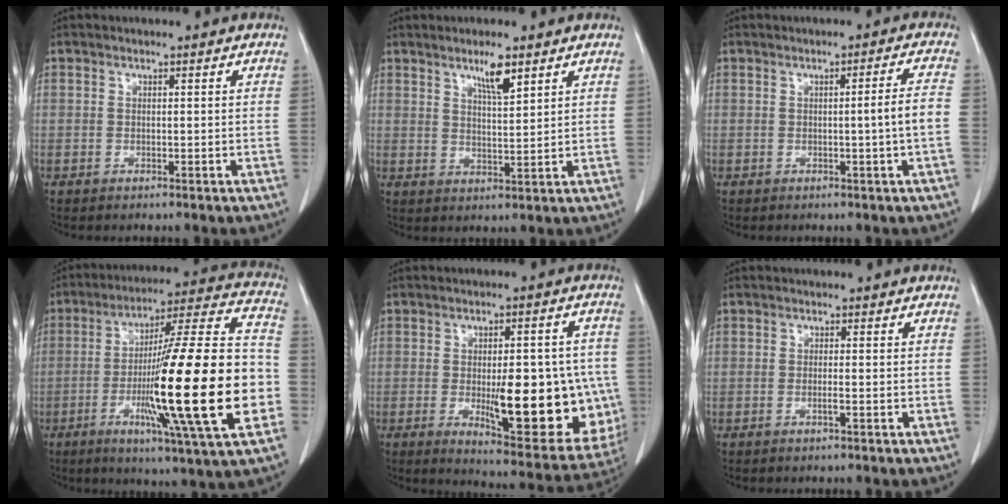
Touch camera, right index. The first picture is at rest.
{"total": 4.5, "force": [3.0, 0.4, 3.3], "torque": [-0.060, -0.005, 0.054]}
{"total": 3.8, "force": [-0.7, -1.0, 3.6], "torque": [-0.052, -0.001, -0.010]}
{"total": 27.2, "force": [-5.9, 0.7, 26.6], "torque": [-0.397, -0.014, -0.106]}
{"total": 18.7, "force": [-3.0, 5.8, 17.5], "torque": [-0.175, 0.001, -0.015]}
{"total": 1.1, "force": [-0.5, -0.2, 0.9], "torque": [-0.019, -0.001, -0.009]}